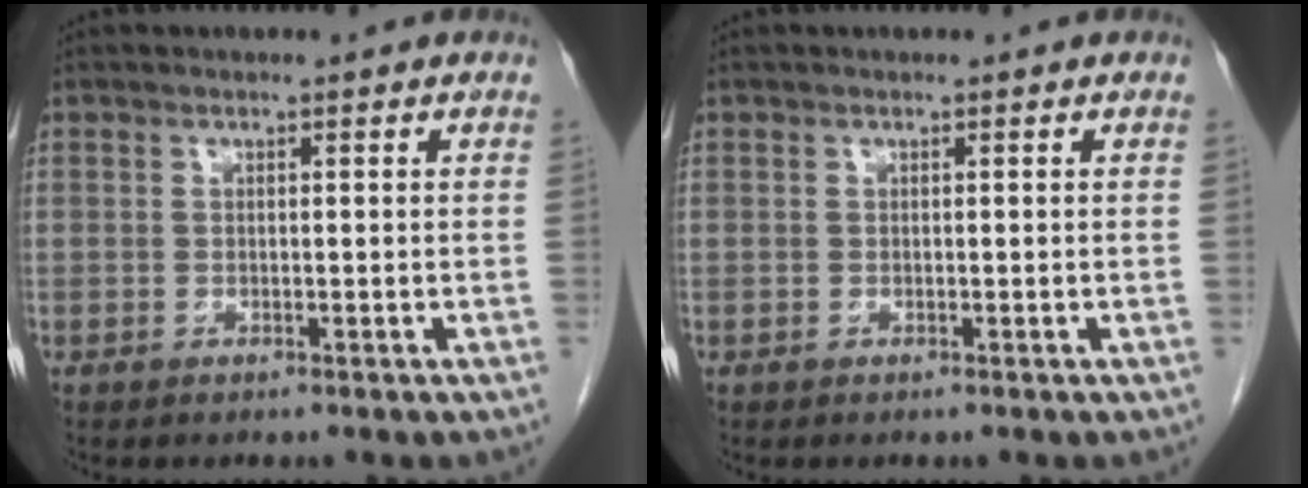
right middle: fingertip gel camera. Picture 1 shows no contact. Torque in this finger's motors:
{"motor_torque": [-0.02, -0.01, 0.00, 0.00]}